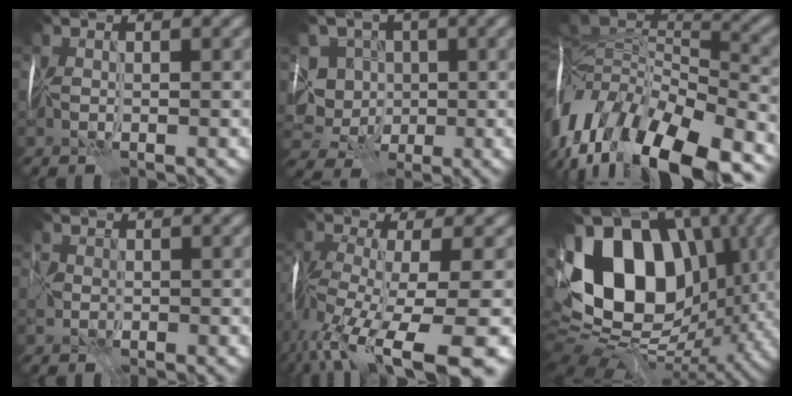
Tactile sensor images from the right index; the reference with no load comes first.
{"total": 4.9, "force": [0.8, 4.7, 0.9], "torque": [-0.009, 0.020, -0.010]}
{"total": 14.6, "force": [-8.0, 6.2, 10.6], "torque": [-0.216, 0.009, -0.128]}
{"total": 0.8, "force": [-0.2, 0.7, -0.3], "torque": [-0.002, 0.005, -0.007]}
{"total": 13.4, "force": [-7.2, 4.1, 10.5], "torque": [-0.218, -0.019, -0.098]}
{"total": 15.7, "force": [2.5, 11.0, 11.0], "torque": [-0.179, 0.022, 0.030]}